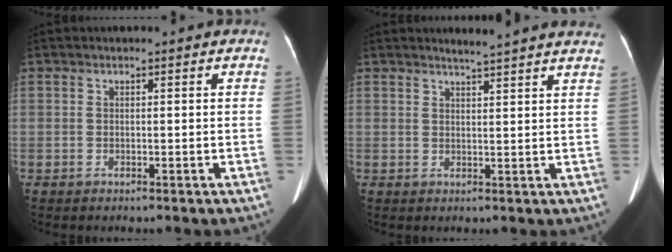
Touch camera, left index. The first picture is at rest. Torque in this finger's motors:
{"motor_torque": [0.27, -0.49, 0.01, 0.03]}